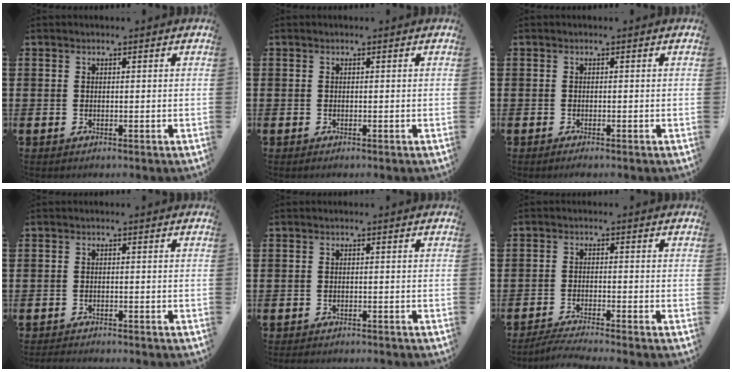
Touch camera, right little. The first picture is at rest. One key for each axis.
{"total": 0.0}
{"total": 0.6, "fx": -0.5, "fy": 0.1, "fz": 0.4, "tx": -0.007, "ty": -0.003, "tz": -0.009}
{"total": 1.2, "fx": -1.2, "fy": 0.0, "fz": 0.0, "tx": -0.003, "ty": 0.000, "tz": -0.024}
{"total": 0.9, "fx": -0.9, "fy": 0.0, "fz": 0.0, "tx": -0.002, "ty": -0.001, "tz": -0.019}
{"total": 2.5, "fx": -2.3, "fy": -0.3, "fz": 0.9, "tx": -0.013, "ty": 0.001, "tz": -0.045}